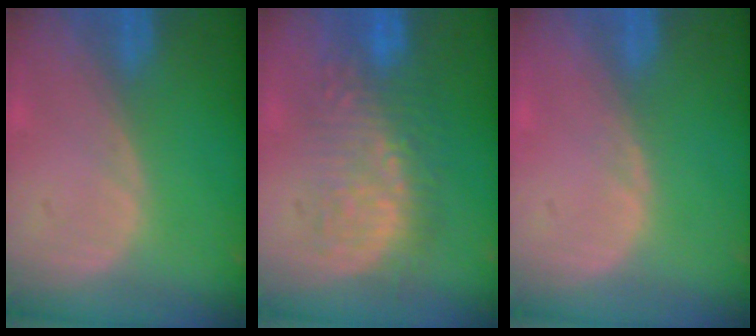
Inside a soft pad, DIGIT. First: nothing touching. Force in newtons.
{"total": 8.8, "press": 8.7, "slide": 1.4}
{"total": 0.5, "press": 0.5, "slide": 0.1}